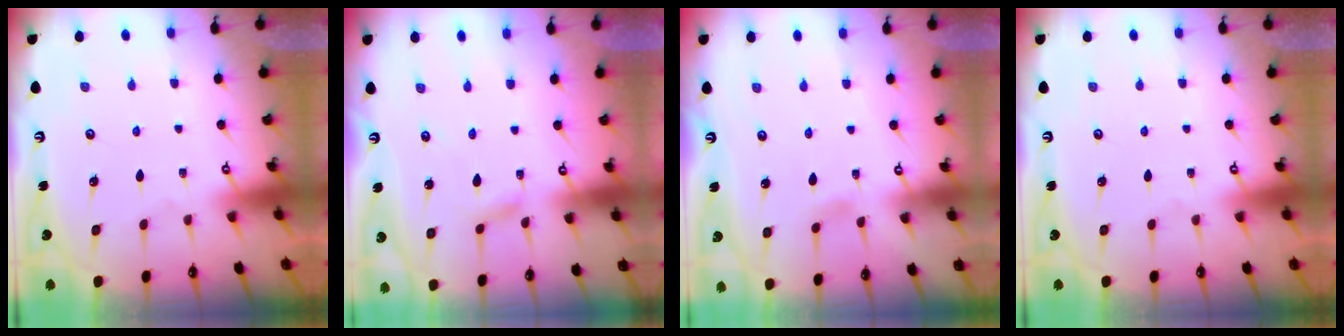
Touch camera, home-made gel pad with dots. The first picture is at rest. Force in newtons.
{"total": 2.6, "press": 2.6, "slide": 0.3}
{"total": 2.4, "press": 2.4, "slide": 0.4}
{"total": 0.0}